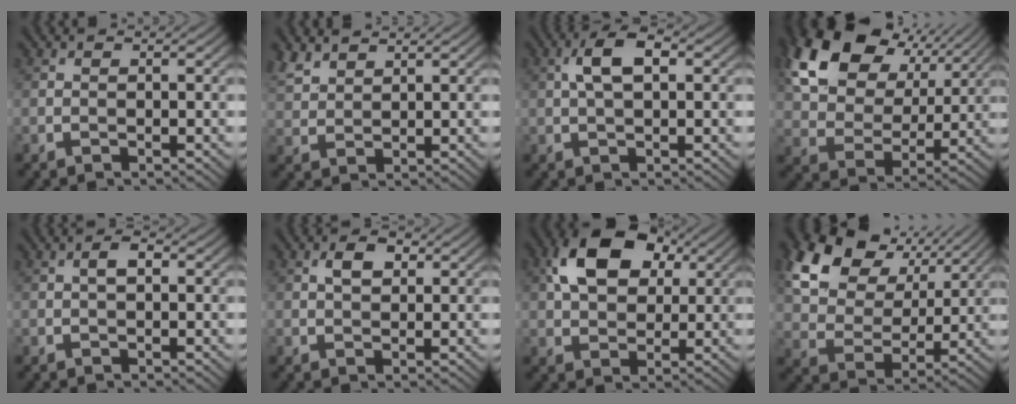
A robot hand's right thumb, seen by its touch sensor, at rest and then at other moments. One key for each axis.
{"total": 4.3, "fx": 3.3, "fy": 1.9, "fz": 2.0, "tx": -0.056, "ty": 0.008, "tz": 0.076}
{"total": 4.7, "fx": 1.0, "fy": 2.1, "fz": 4.1, "tx": -0.085, "ty": 0.011, "tz": 0.015}
{"total": 19.5, "fx": 9.6, "fy": 13.2, "fz": 10.8, "tx": -0.270, "ty": 0.057, "tz": 0.188}
{"total": 1.7, "fx": 0.2, "fy": 0.8, "fz": 1.5, "tx": -0.026, "ty": 0.007, "tz": 0.001}
{"total": 2.8, "fx": 1.0, "fy": 1.6, "fz": 2.1, "tx": -0.039, "ty": 0.004, "tz": 0.015}
{"total": 11.4, "fx": 3.9, "fy": 7.3, "fz": 7.8, "tx": -0.162, "ty": 0.019, "tz": 0.063}
{"total": 17.9, "fx": 9.2, "fy": 11.9, "fz": 9.7, "tx": -0.253, "ty": 0.029, "tz": 0.200}